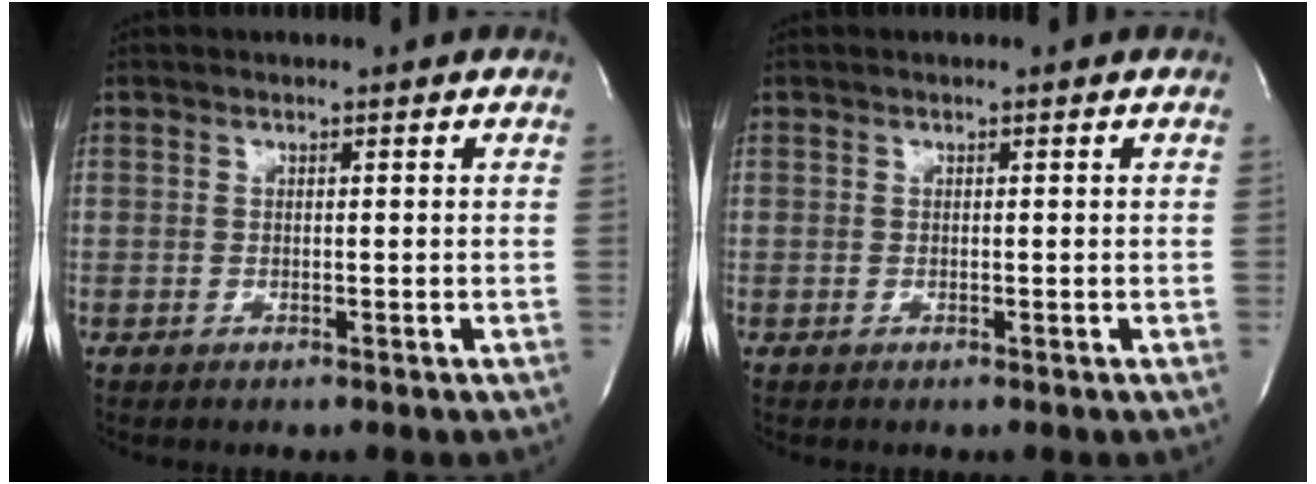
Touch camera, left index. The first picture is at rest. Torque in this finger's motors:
{"motor_torque": [0.12, -0.06, 0.01, 0.02]}